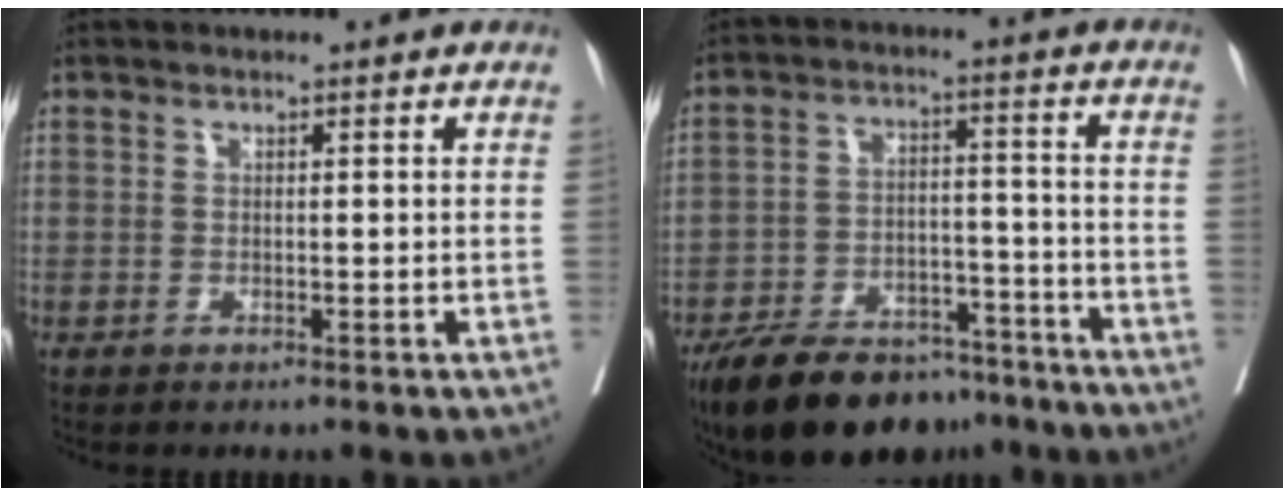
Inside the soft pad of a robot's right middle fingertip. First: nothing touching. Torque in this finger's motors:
{"motor_torque": [1.01, -1.13, 0.36, 0.04]}